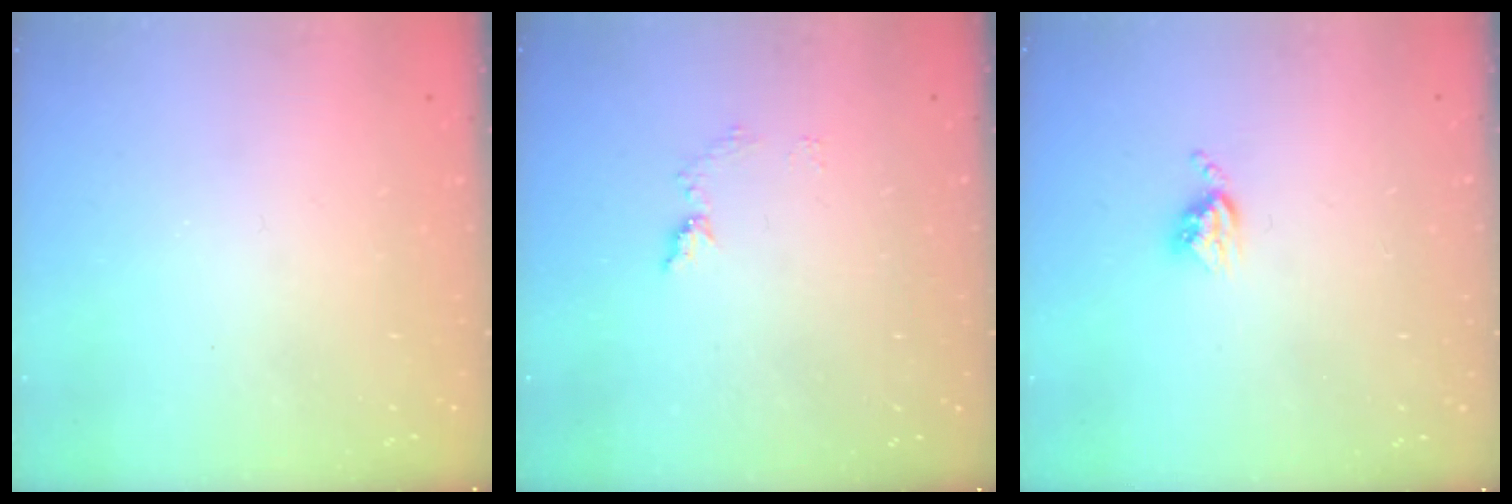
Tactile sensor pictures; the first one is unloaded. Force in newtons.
{"total": 6.4, "press": 6.4, "slide": 0.7}
{"total": 4.3, "press": 4.2, "slide": 0.5}